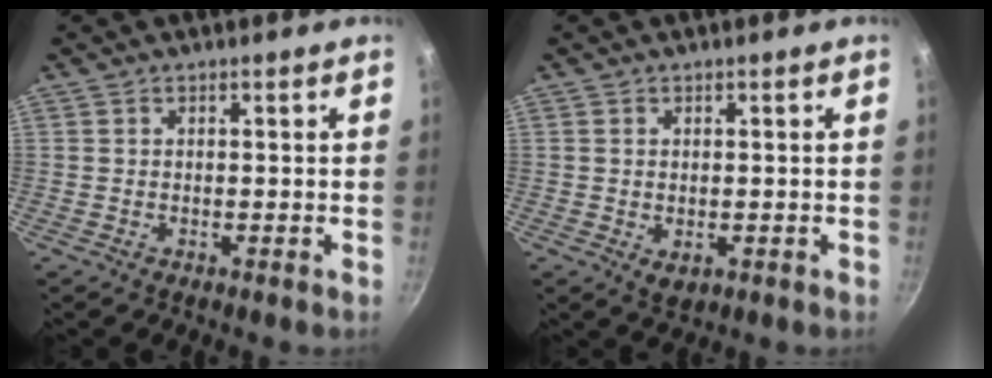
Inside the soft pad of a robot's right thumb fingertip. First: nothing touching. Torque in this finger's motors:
{"motor_torque": [-0.08, 0.16, 0.20, 0.49, 0.01]}